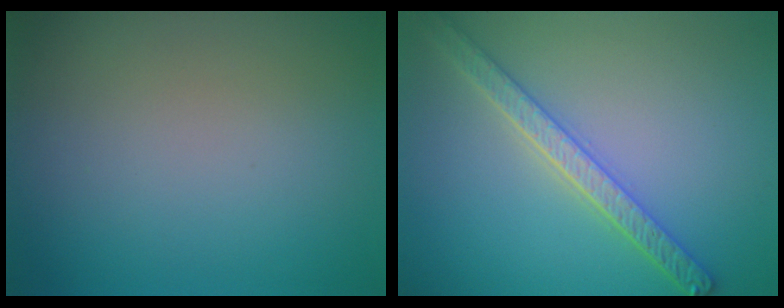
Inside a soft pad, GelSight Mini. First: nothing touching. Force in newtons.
{"total": 4.3, "press": 3.9, "slide": 1.9}